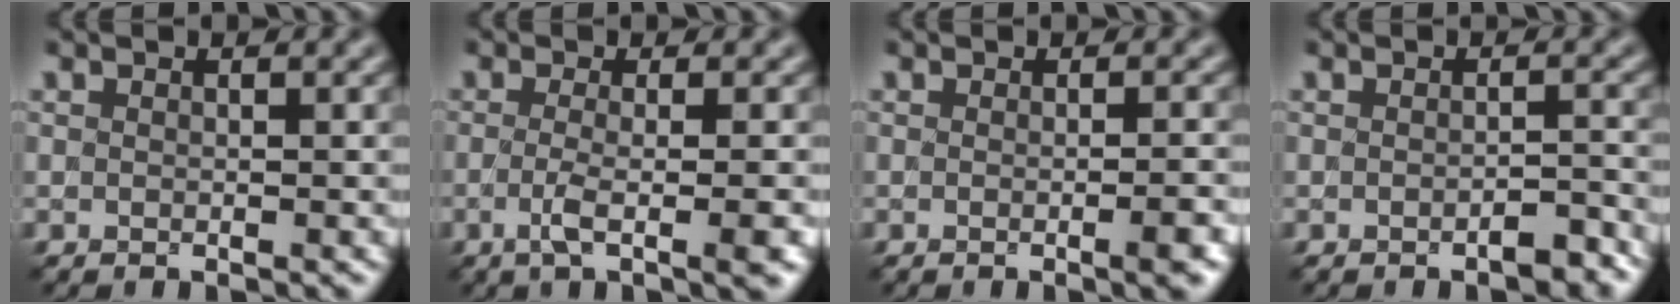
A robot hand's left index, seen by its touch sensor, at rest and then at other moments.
{"total": 4.5, "force": [-1.1, 1.4, 4.1], "torque": [-0.069, -0.008, -0.027]}
{"total": 3.1, "force": [-0.5, 1.2, 2.8], "torque": [-0.016, 0.005, -0.011]}
{"total": 2.0, "force": [-1.3, 0.5, 1.4], "torque": [-0.017, 0.005, -0.022]}